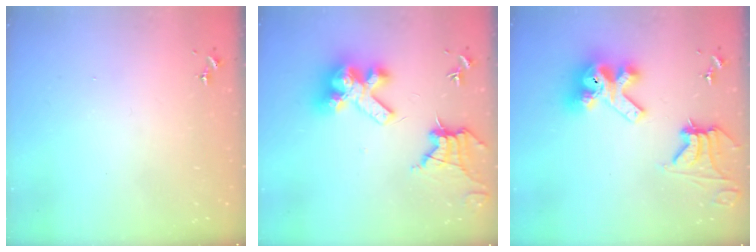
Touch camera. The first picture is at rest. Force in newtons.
{"total": 15.4, "press": 15.2, "slide": 1.9}
{"total": 17.2, "press": 17.1, "slide": 2.1}